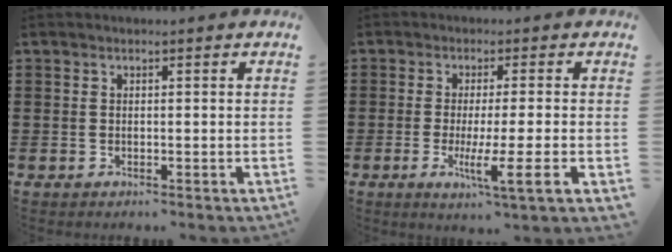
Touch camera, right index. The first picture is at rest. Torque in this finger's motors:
{"motor_torque": [1.22, 0.65, 0.87, 0.21]}